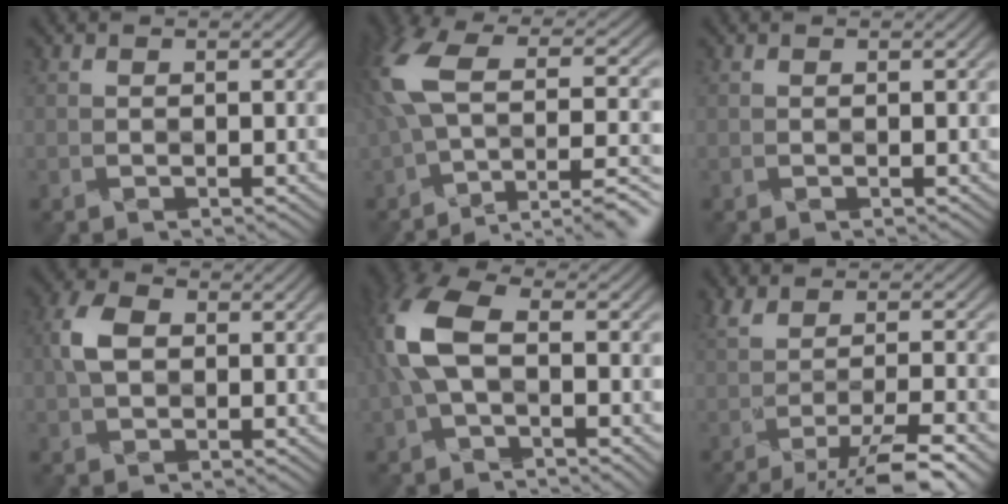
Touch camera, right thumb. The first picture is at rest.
{"total": 14.1, "force": [-2.6, 6.4, 12.2], "torque": [-0.257, 0.011, -0.029]}
{"total": 0.0}
{"total": 3.8, "force": [0.8, 2.5, 2.7], "torque": [-0.062, 0.014, 0.004]}
{"total": 8.1, "force": [-0.2, 3.7, 7.2], "torque": [-0.179, 0.022, -0.016]}
{"total": 6.2, "force": [-3.1, 0.8, 5.4], "torque": [-0.081, 0.010, -0.059]}